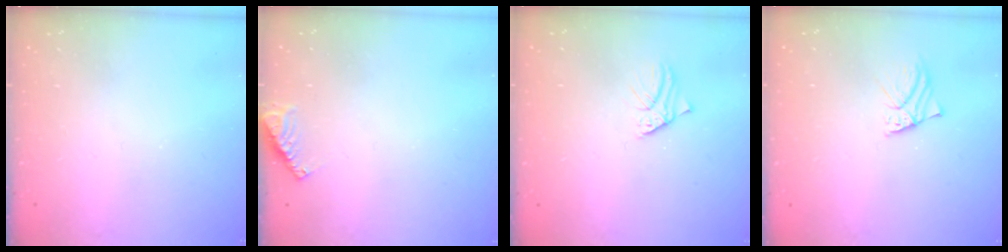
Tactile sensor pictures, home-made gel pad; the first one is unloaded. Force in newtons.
{"total": 5.9, "press": 5.9, "slide": 0.6}
{"total": 1.2, "press": 1.2, "slide": 0.1}
{"total": 2.1, "press": 2.1, "slide": 0.2}